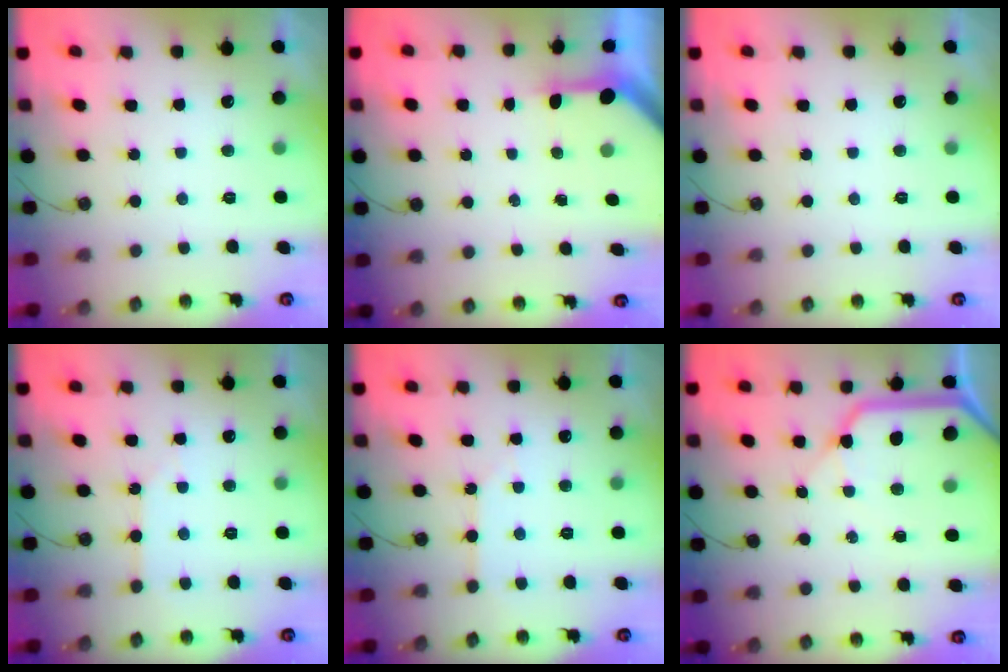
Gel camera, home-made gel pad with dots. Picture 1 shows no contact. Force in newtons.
{"total": 3.5, "press": 3.5, "slide": 0.4}
{"total": 0.0}
{"total": 2.5, "press": 2.4, "slide": 0.5}
{"total": 2.5, "press": 2.4, "slide": 0.5}
{"total": 12.7, "press": 12.6, "slide": 1.6}